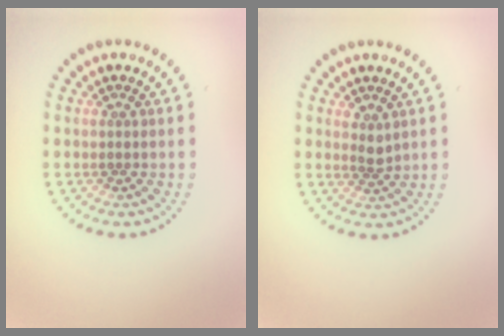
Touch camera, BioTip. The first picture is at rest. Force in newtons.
{"total": 1.3, "press": 1.1, "slide": 0.8}